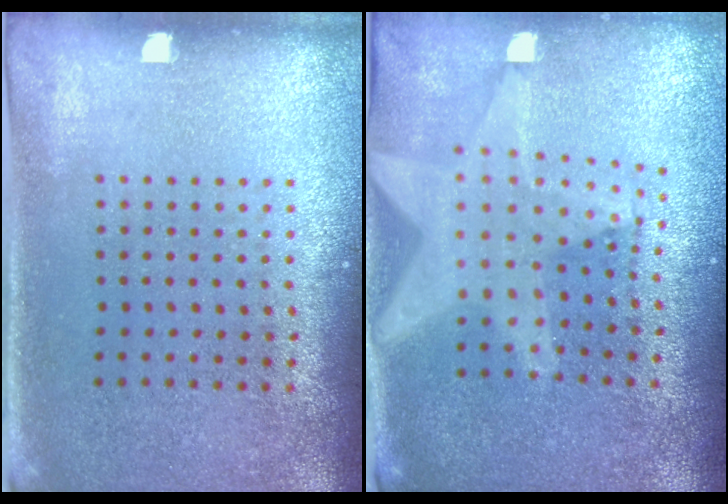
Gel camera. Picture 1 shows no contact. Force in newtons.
{"total": 1.9, "press": 1.6, "slide": 1.0}